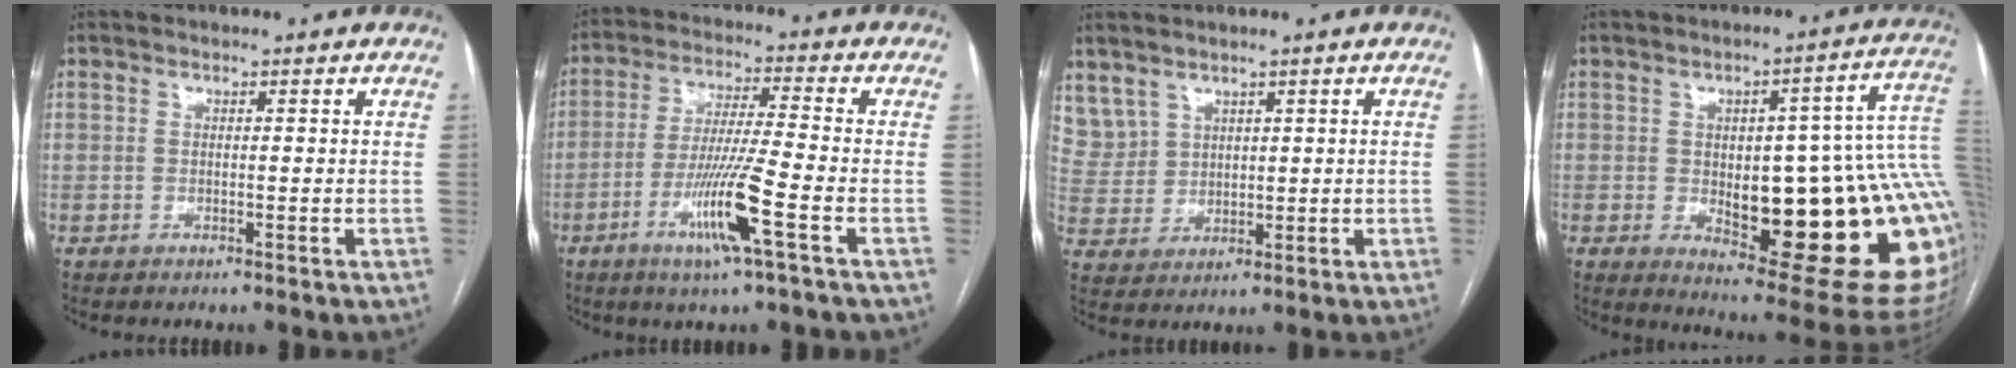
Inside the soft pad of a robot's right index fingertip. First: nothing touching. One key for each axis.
{"total": 10.6, "fx": -4.4, "fy": -0.7, "fz": 9.6, "tx": -0.188, "ty": -0.016, "tz": -0.085}
{"total": 6.9, "fx": 4.5, "fy": 5.1, "fz": 1.0, "tx": -0.032, "ty": 0.018, "tz": 0.112}
{"total": 27.6, "fx": -1.3, "fy": 7.4, "fz": 26.5, "tx": -0.244, "ty": 0.023, "tz": 0.005}